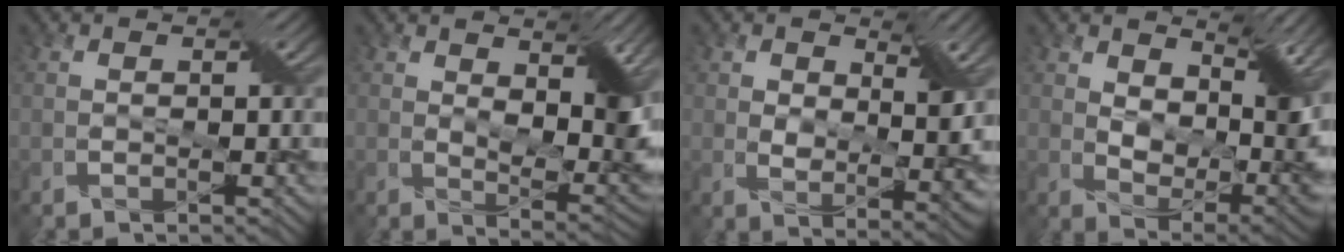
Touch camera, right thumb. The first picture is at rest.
{"total": 7.1, "force": [3.2, 2.9, 5.6], "torque": [-0.092, -0.012, 0.058]}
{"total": 5.2, "force": [1.9, 2.5, 4.2], "torque": [-0.071, -0.008, 0.036]}
{"total": 8.7, "force": [5.0, 4.1, 5.8], "torque": [-0.097, -0.011, 0.088]}